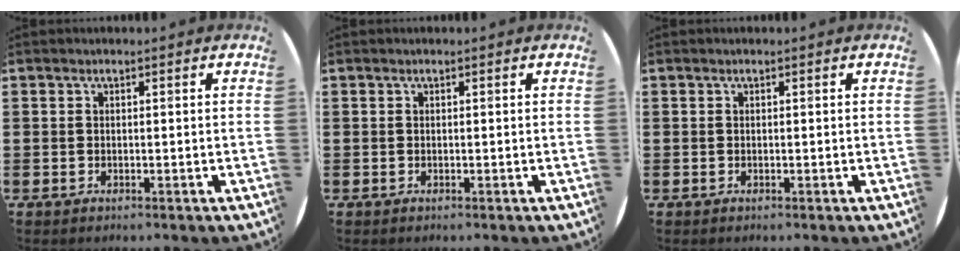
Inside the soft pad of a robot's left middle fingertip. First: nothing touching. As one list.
[{"total": 0.0}, {"total": 0.0}]